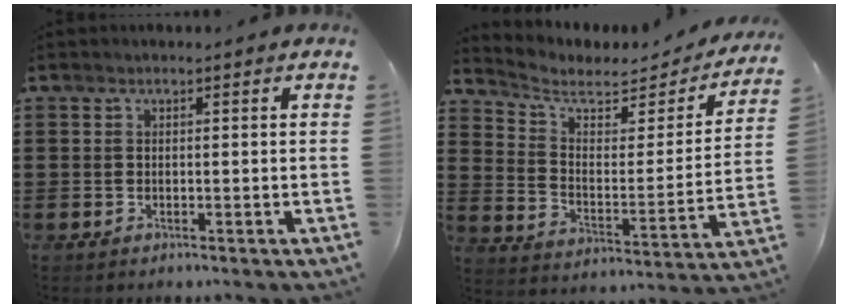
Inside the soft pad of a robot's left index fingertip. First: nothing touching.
{"total": 5.1, "force": [3.9, 2.3, 2.3], "torque": [-0.070, -0.021, 0.064]}